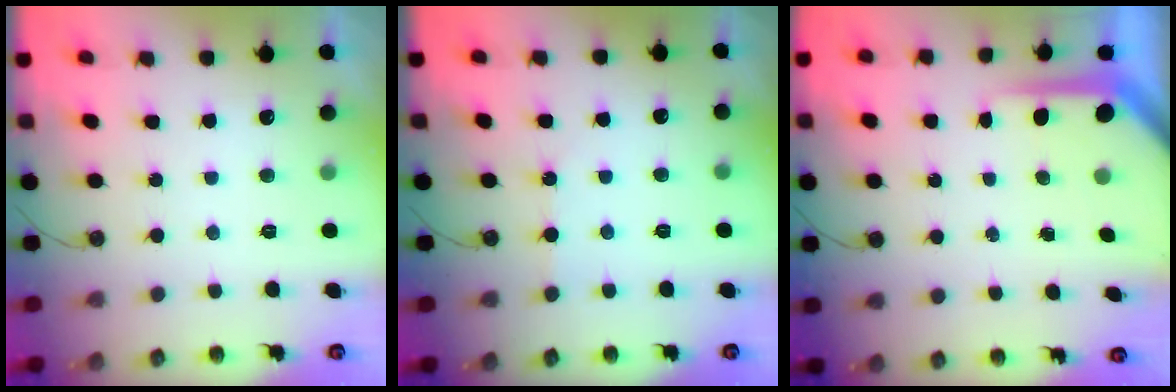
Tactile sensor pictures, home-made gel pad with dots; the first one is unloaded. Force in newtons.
{"total": 1.3, "press": 1.2, "slide": 0.3}
{"total": 5.7, "press": 5.6, "slide": 0.6}